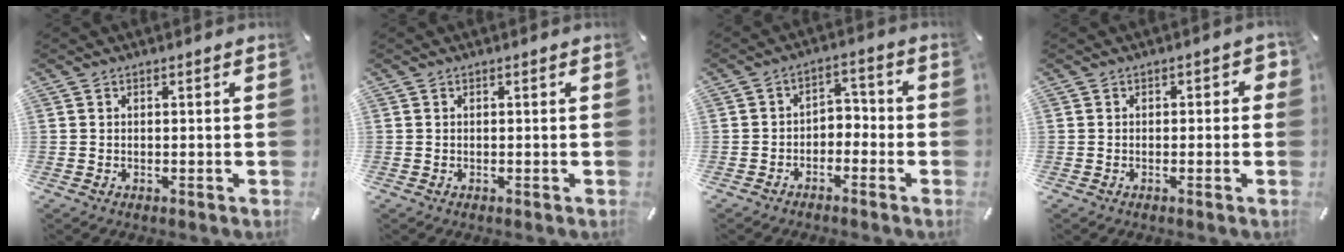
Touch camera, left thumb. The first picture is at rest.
{"total": 0.0}
{"total": 3.9, "force": [-2.8, 2.5, 1.3], "torque": [-0.023, 0.018, -0.057]}
{"total": 1.8, "force": [-0.5, 1.2, 1.2], "torque": [-0.014, 0.004, -0.012]}